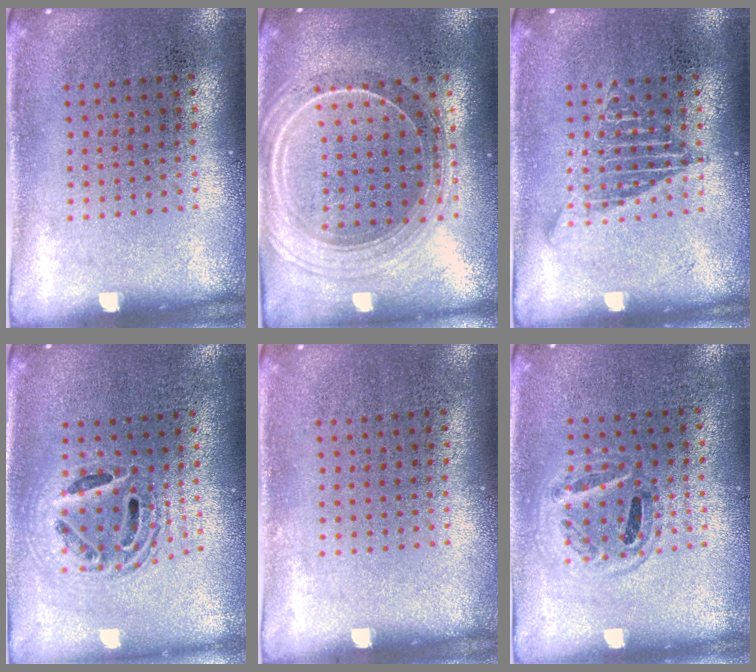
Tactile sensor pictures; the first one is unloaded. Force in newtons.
{"total": 2.3, "press": 2.0, "slide": 1.2}
{"total": 1.7, "press": 1.7, "slide": 0.1}
{"total": 1.8, "press": 1.5, "slide": 1.0}
{"total": 0.0}
{"total": 0.9, "press": 0.9, "slide": 0.3}